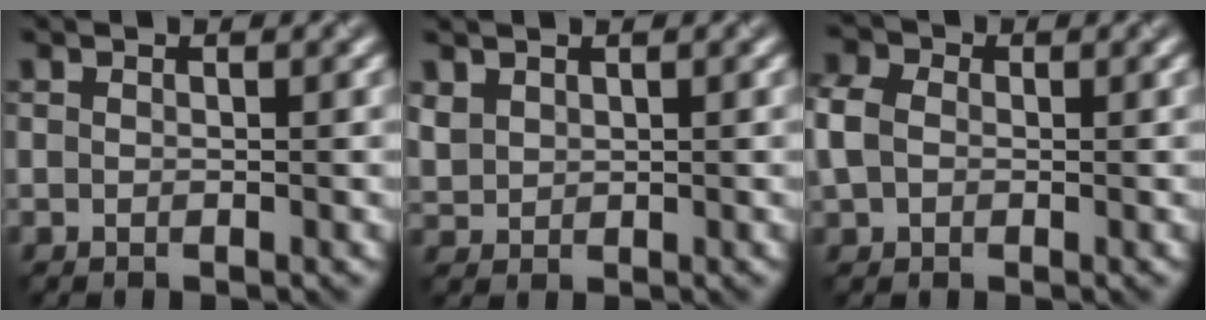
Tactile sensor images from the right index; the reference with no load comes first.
{"total": 1.6, "force": [1.1, 1.1, 0.5], "torque": [-0.019, 0.002, 0.029]}
{"total": 3.8, "force": [0.3, 3.0, 2.2], "torque": [-0.071, 0.013, -0.003]}